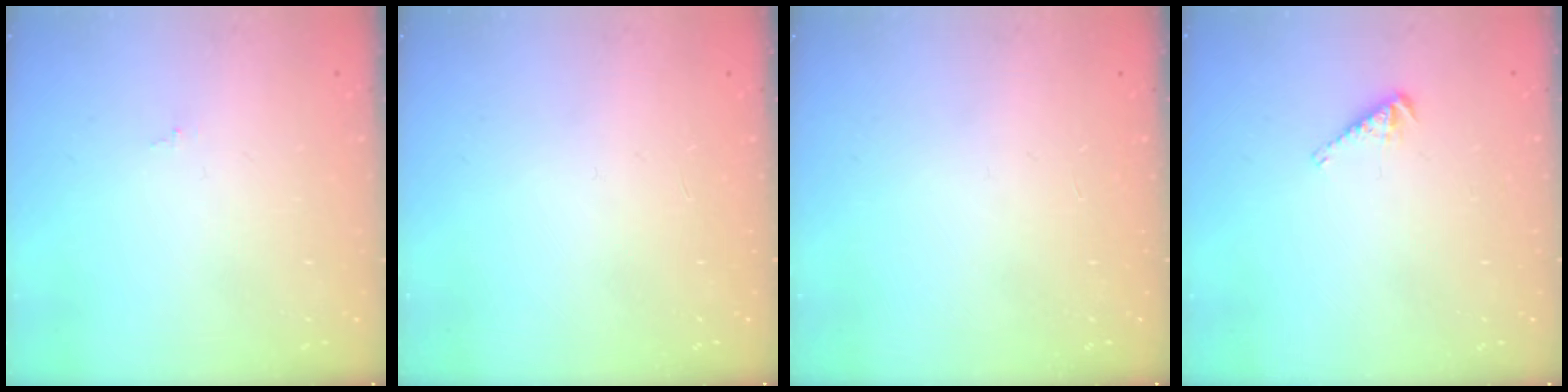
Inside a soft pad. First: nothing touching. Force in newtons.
{"total": 0.0}
{"total": 0.0}
{"total": 3.8, "press": 3.8, "slide": 0.6}